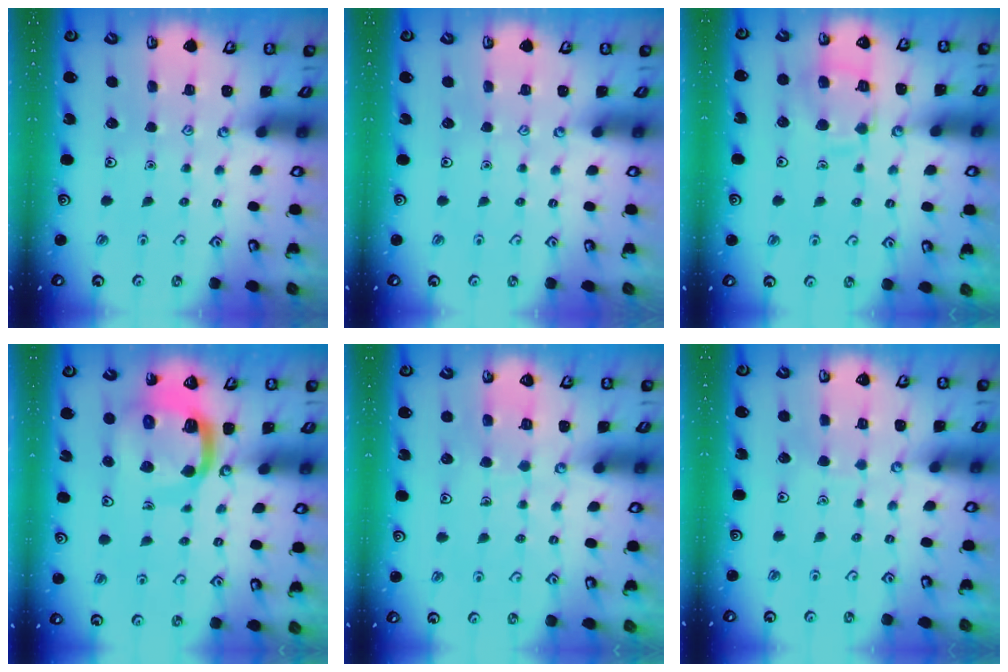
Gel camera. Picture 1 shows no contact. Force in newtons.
{"total": 0.0}
{"total": 11.0, "press": 11.0, "slide": 0.9}
{"total": 12.0, "press": 11.9, "slide": 1.3}
{"total": 6.5, "press": 6.5, "slide": 0.4}
{"total": 1.4, "press": 1.4, "slide": 0.1}